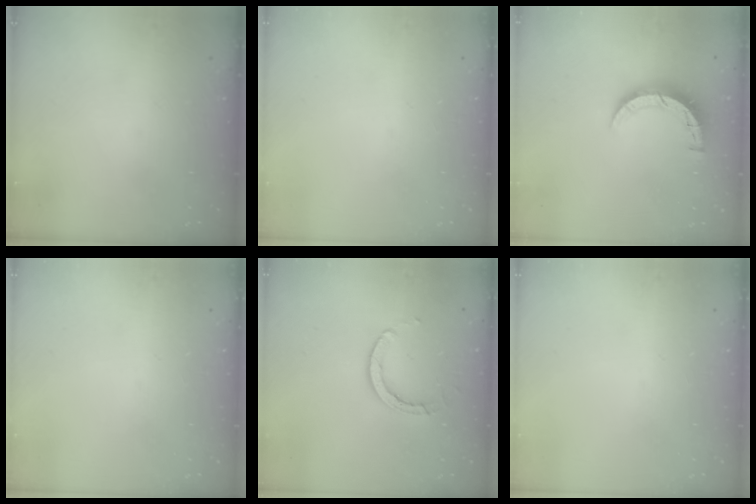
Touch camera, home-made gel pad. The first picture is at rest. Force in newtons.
{"total": 0.0}
{"total": 7.5, "press": 7.5, "slide": 0.5}
{"total": 0.0}
{"total": 4.9, "press": 4.9, "slide": 0.5}
{"total": 0.0}